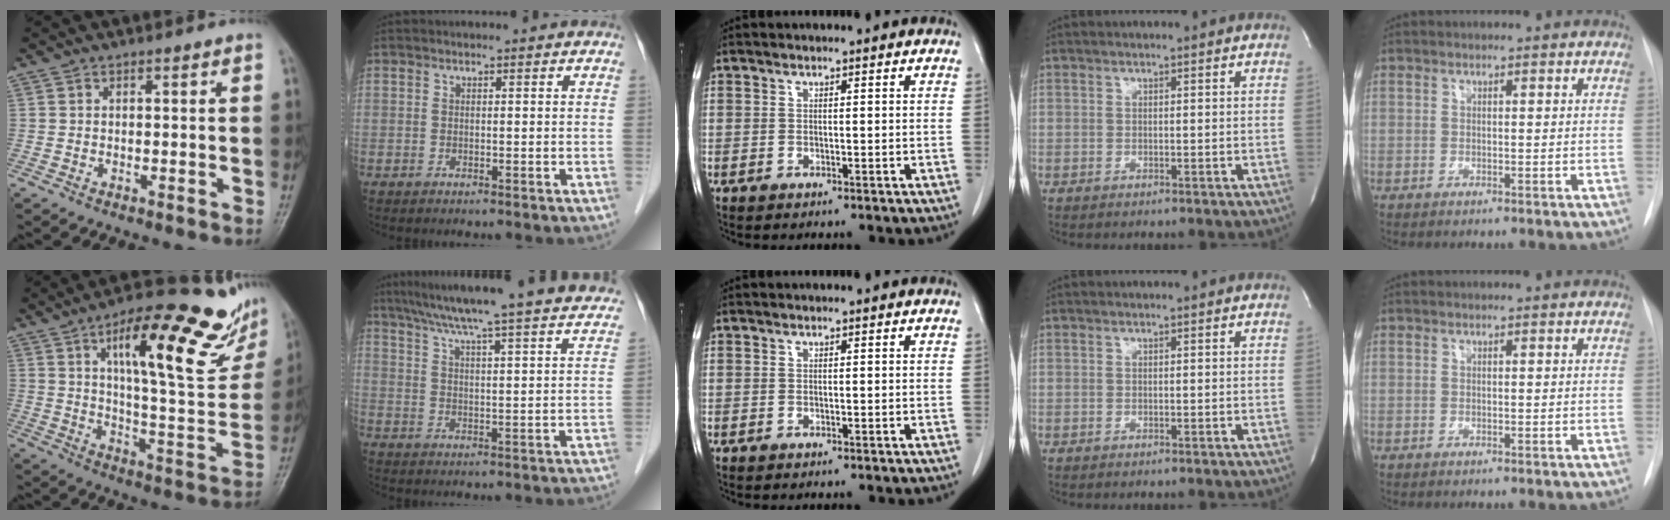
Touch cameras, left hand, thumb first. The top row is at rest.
{"thumb": {"total": 25.1, "force": [12.3, 7.1, 20.6], "torque": [-0.257, -0.031, 0.186]}, "index": {"total": 30.2, "force": [27.4, 1.0, 12.7], "torque": [-0.203, -0.041, 0.341]}}